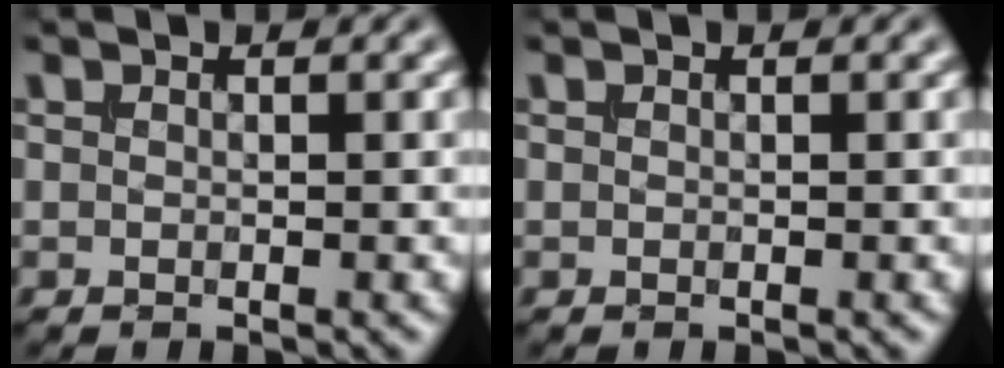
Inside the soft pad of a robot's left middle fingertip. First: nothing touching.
{"total": 0.0}